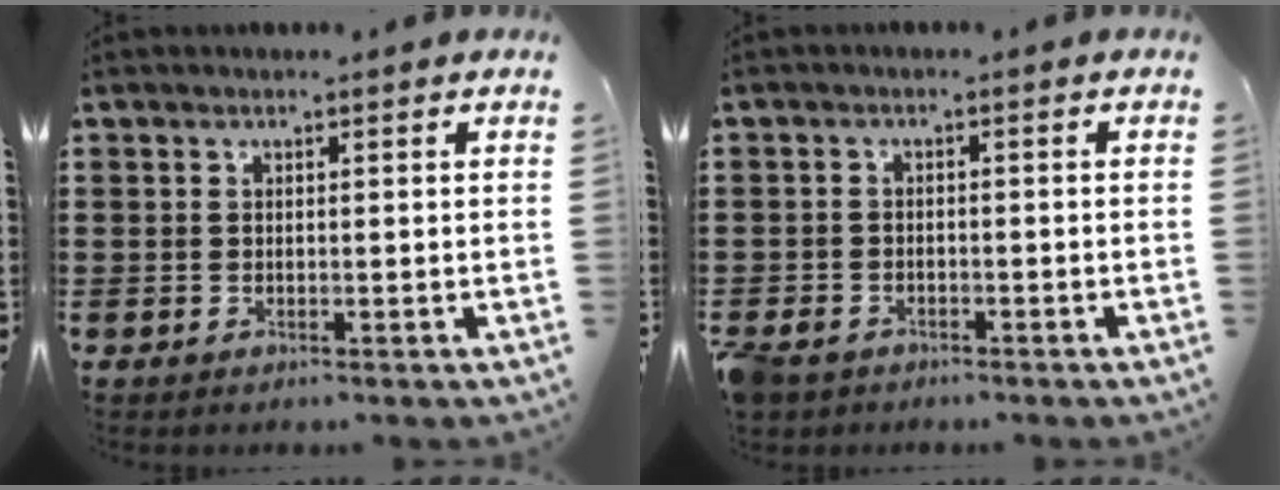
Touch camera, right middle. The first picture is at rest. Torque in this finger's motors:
{"motor_torque": [2.14, 0.00, 0.16, 0.11]}